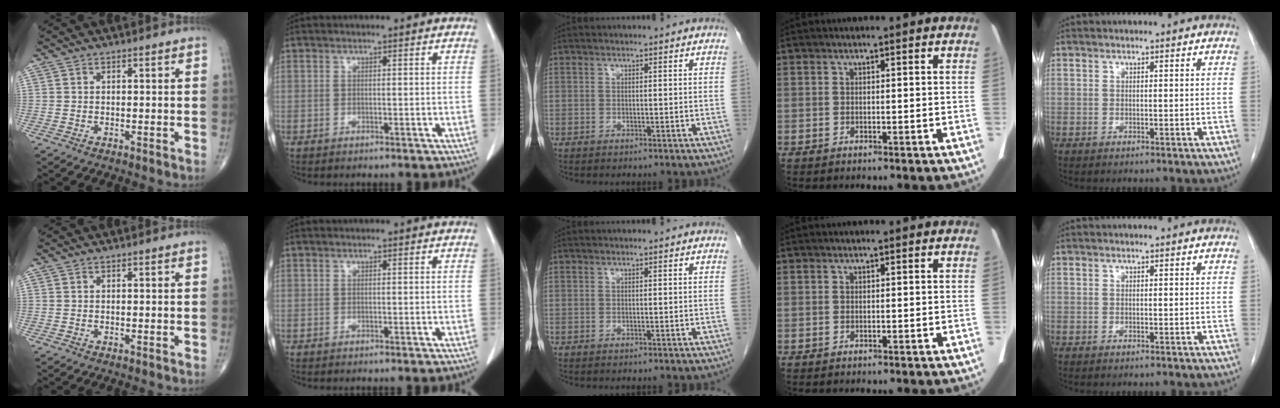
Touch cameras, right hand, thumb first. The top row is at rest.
{}